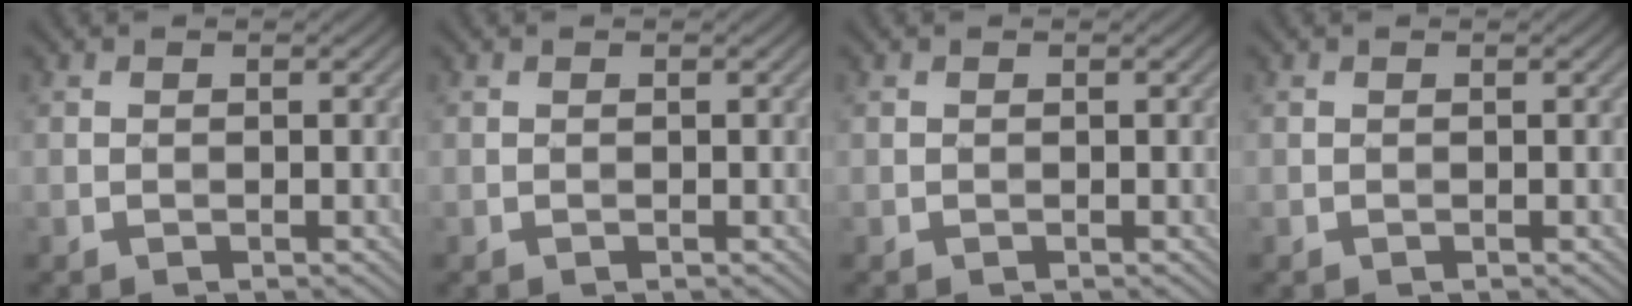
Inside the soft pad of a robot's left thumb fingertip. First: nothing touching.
{"total": 0.0}
{"total": 0.0}
{"total": 0.0}